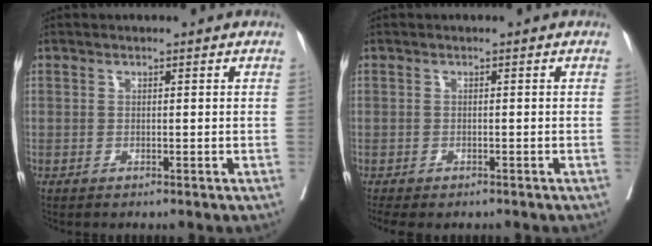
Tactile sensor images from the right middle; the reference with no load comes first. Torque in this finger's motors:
{"motor_torque": [0.41, -0.35, 0.06, 0.03]}